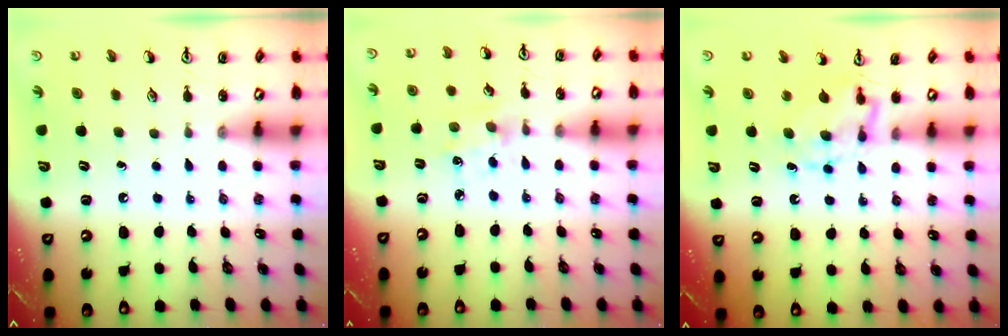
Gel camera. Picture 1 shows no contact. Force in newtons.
{"total": 1.9, "press": 1.9, "slide": 0.0}
{"total": 6.9, "press": 6.8, "slide": 0.8}